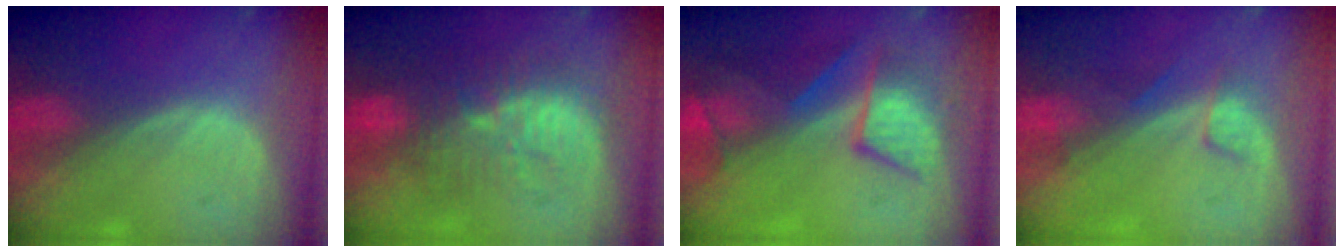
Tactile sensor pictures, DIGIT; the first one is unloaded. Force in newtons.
{"total": 9.4, "press": 9.1, "slide": 2.2}
{"total": 9.8, "press": 8.5, "slide": 4.8}
{"total": 3.4, "press": 3.0, "slide": 1.5}